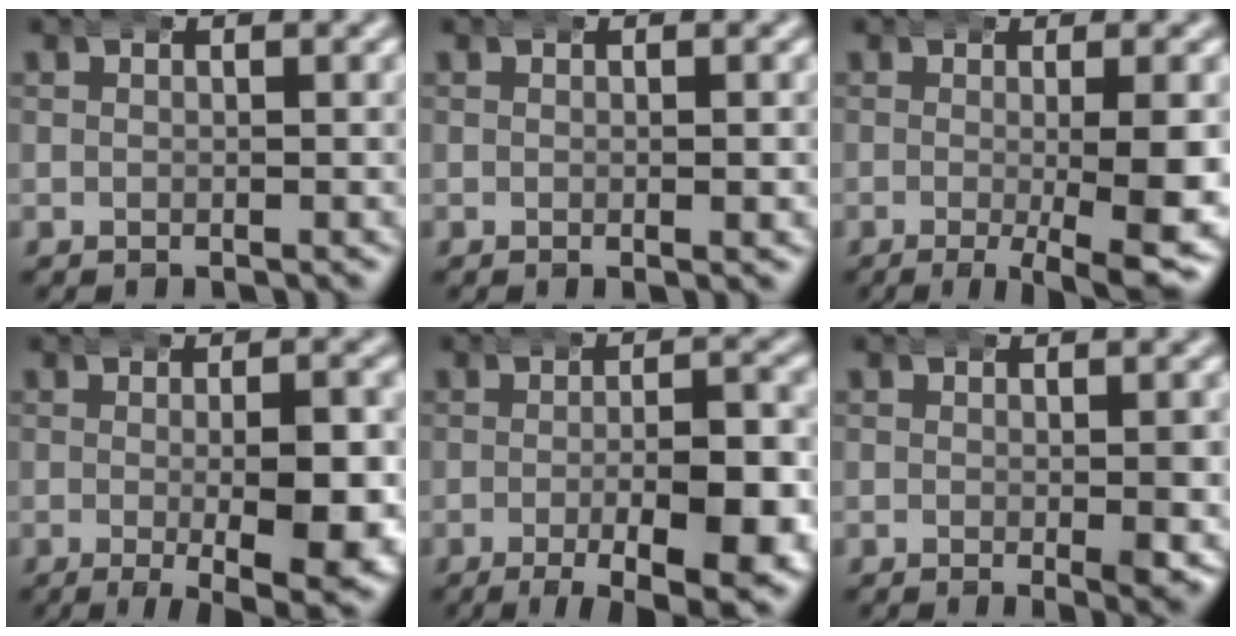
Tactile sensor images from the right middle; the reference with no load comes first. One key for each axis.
{"total": 0.7, "fx": 0.1, "fy": 0.1, "fz": 0.7, "tx": -0.010, "ty": 0.004, "tz": 0.000}
{"total": 8.5, "fx": -3.8, "fy": 2.0, "fz": 7.4, "tx": -0.099, "ty": -0.020, "tz": -0.051}
{"total": 9.0, "fx": -3.1, "fy": 2.9, "fz": 8.0, "tx": -0.109, "ty": -0.018, "tz": -0.039}
{"total": 10.3, "fx": -5.0, "fy": 3.4, "fz": 8.4, "tx": -0.106, "ty": -0.023, "tz": -0.065}
{"total": 2.5, "fx": -0.3, "fy": 0.5, "fz": 2.4, "tx": -0.035, "ty": -0.005, "tz": -0.005}